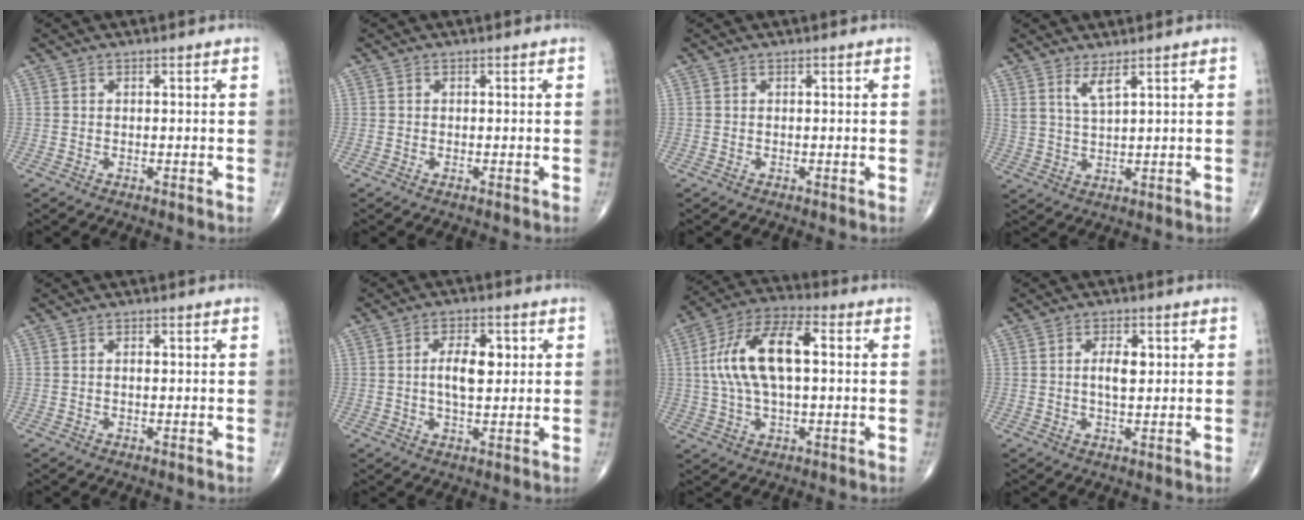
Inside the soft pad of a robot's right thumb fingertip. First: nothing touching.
{"total": 0.0}
{"total": 0.0}
{"total": 3.8, "force": [2.4, 0.5, 2.8], "torque": [-0.060, -0.025, 0.055]}
{"total": 1.1, "force": [0.2, 0.4, 1.0], "torque": [-0.019, 0.003, 0.004]}
{"total": 7.2, "force": [1.2, 3.4, 6.2], "torque": [-0.096, -0.001, 0.018]}
{"total": 15.4, "force": [1.9, 7.0, 13.6], "torque": [-0.266, 0.027, 0.032]}
{"total": 4.6, "force": [0.9, 2.1, 4.1], "torque": [-0.066, -0.003, 0.016]}